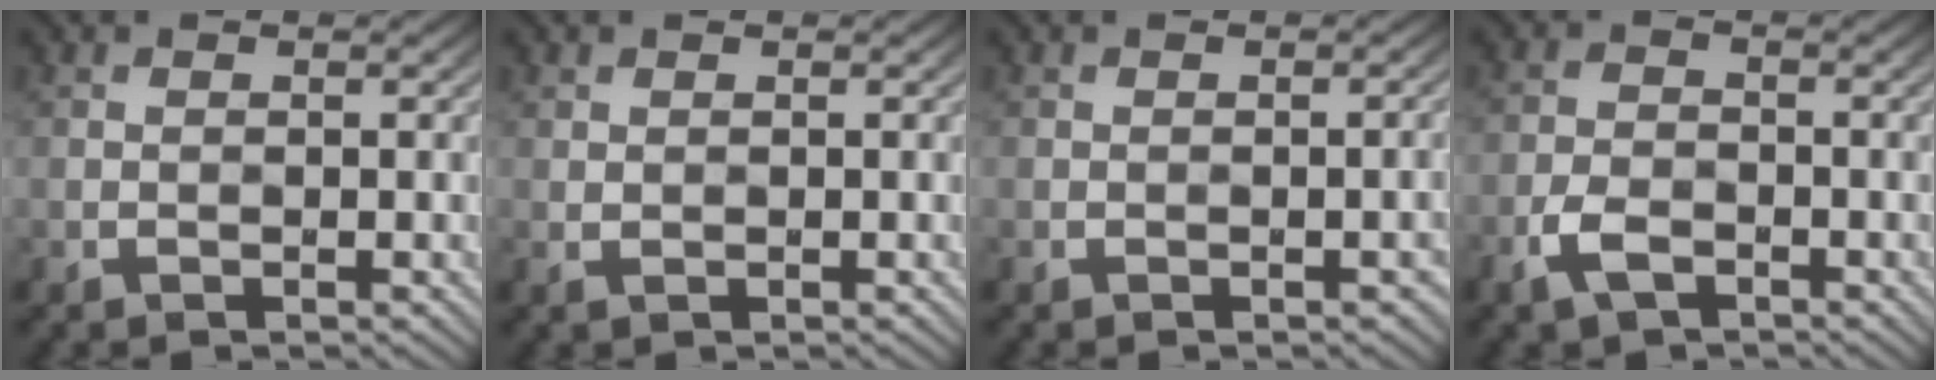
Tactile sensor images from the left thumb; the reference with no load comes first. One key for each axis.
{"total": 0.7, "fx": 0.3, "fy": 0.5, "fz": 0.4, "tx": -0.005, "ty": -0.004, "tz": 0.005}
{"total": 2.1, "fx": -1.6, "fy": 0.6, "fz": 1.3, "tx": -0.013, "ty": 0.017, "tz": -0.014}
{"total": 3.8, "fx": -1.4, "fy": 2.1, "fz": 2.8, "tx": -0.057, "ty": -0.002, "tz": -0.036}